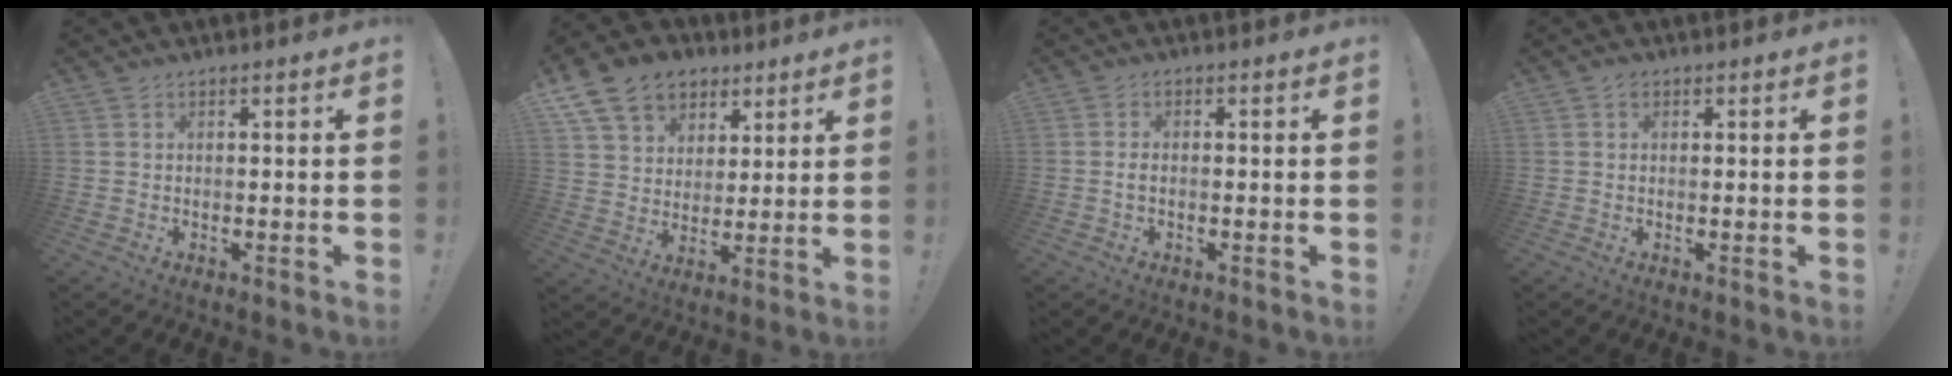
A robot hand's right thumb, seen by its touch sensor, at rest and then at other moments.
{"total": 15.2, "force": [8.0, 11.3, 6.4], "torque": [-0.096, -0.039, 0.155]}
{"total": 1.5, "force": [-0.4, 0.6, 1.4], "torque": [-0.030, 0.002, -0.009]}
{"total": 0.8, "force": [0.4, 0.4, 0.4], "torque": [-0.003, 0.000, 0.006]}